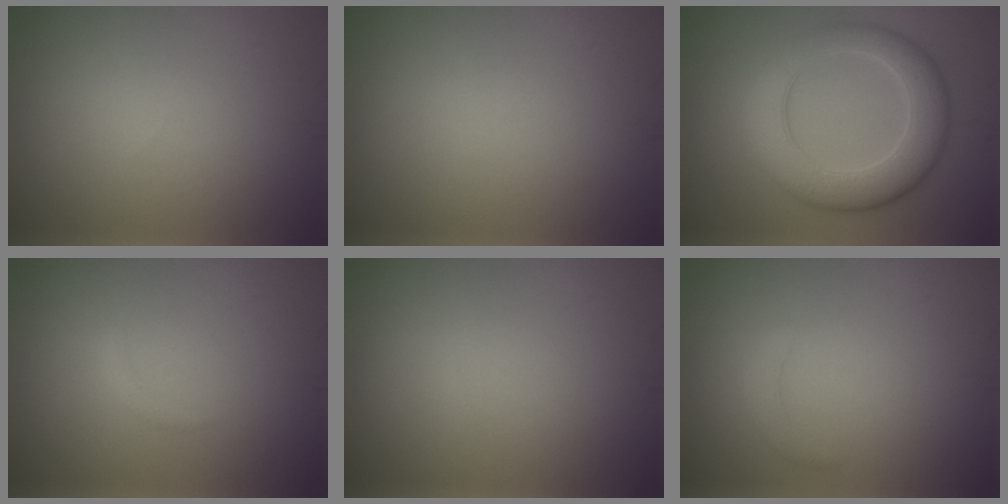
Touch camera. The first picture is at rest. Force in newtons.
{"total": 0.0}
{"total": 7.5, "press": 7.5, "slide": 0.3}
{"total": 0.6, "press": 0.6, "slide": 0.1}
{"total": 0.0}
{"total": 1.3, "press": 1.3, "slide": 0.1}